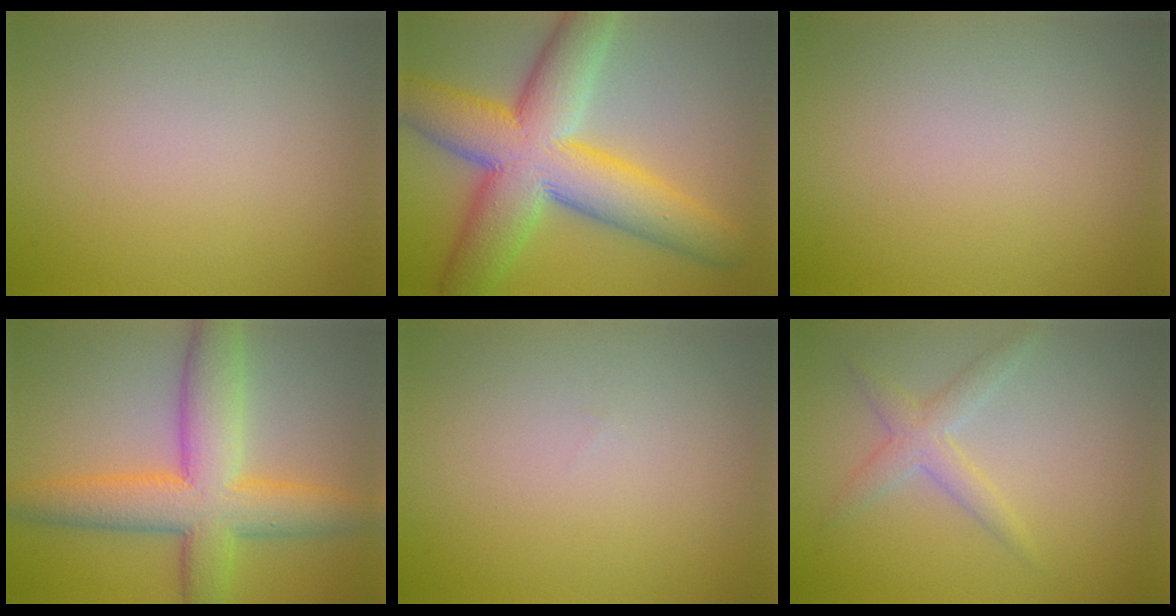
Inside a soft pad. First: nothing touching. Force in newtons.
{"total": 12.1, "press": 12.1, "slide": 0.8}
{"total": 0.0}
{"total": 8.4, "press": 8.4, "slide": 0.3}
{"total": 0.0}
{"total": 2.3, "press": 2.3, "slide": 0.0}